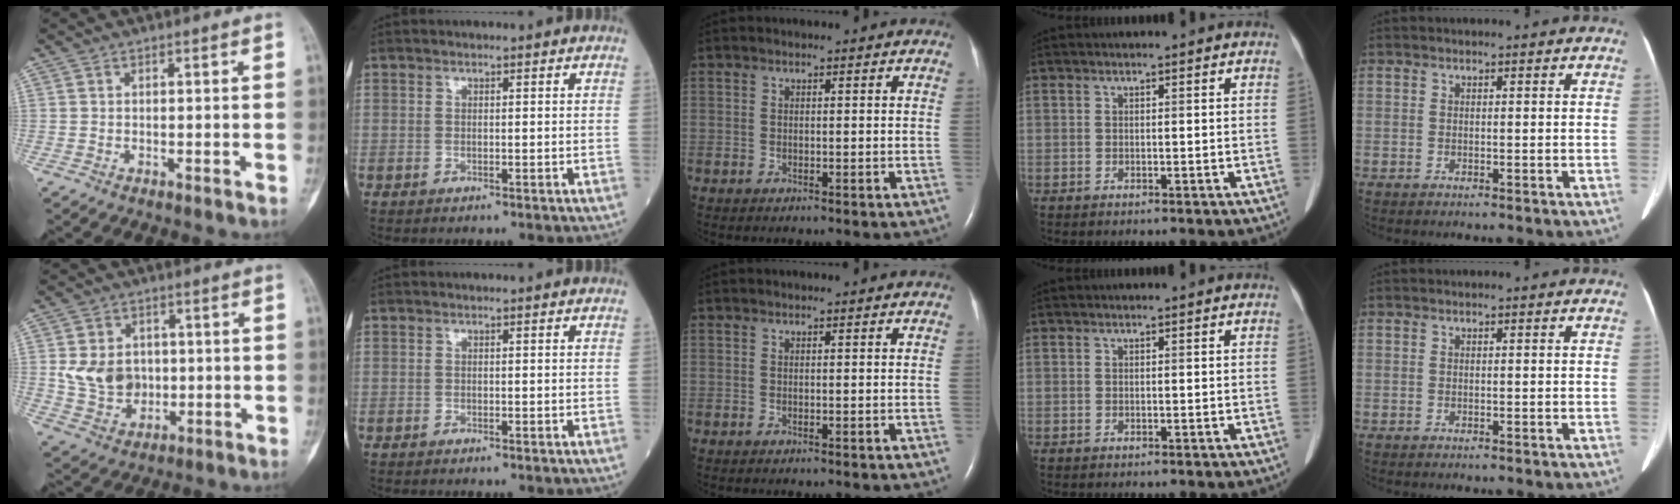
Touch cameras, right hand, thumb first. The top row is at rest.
{"thumb": {"total": 9.7, "force": [0.3, 8.1, 5.4], "torque": [-0.062, -0.004, 0.015]}}